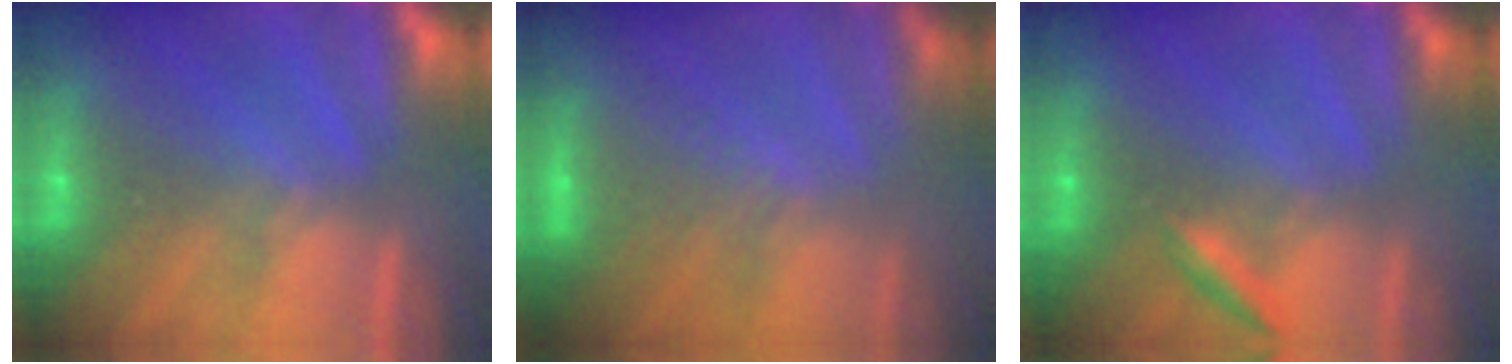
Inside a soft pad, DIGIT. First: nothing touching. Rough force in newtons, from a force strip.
{"total": 3.7}
{"total": 2.1}